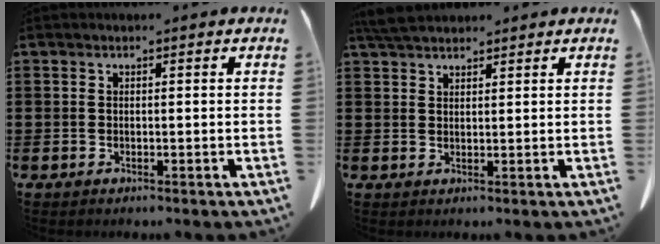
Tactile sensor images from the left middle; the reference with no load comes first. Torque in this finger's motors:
{"motor_torque": [0.18, 0.14, 0.04, 0.02]}